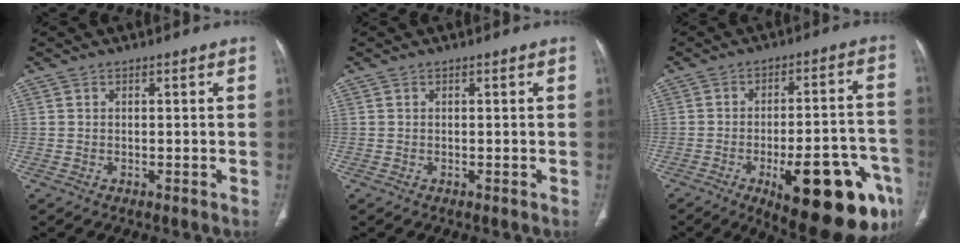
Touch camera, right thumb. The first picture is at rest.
{"total": 0.0}
{"total": 23.6, "force": [-10.5, 7.8, 19.6], "torque": [-0.193, 0.043, -0.132]}